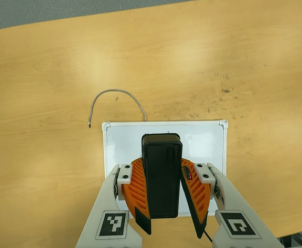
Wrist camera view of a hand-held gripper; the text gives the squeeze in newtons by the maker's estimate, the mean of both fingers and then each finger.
{"total": 9.2, "left": 9.4, "right": 9.1}